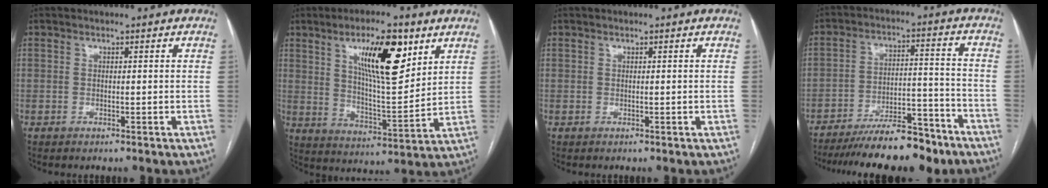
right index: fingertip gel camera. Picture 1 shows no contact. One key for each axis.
{"total": 14.1, "fx": 6.8, "fy": 3.3, "fz": 11.9, "tx": -0.199, "ty": 0.001, "tz": 0.118}
{"total": 0.0}
{"total": 15.6, "fx": -12.9, "fy": 3.5, "fz": 8.0, "tx": -0.117, "ty": 0.017, "tz": -0.206}